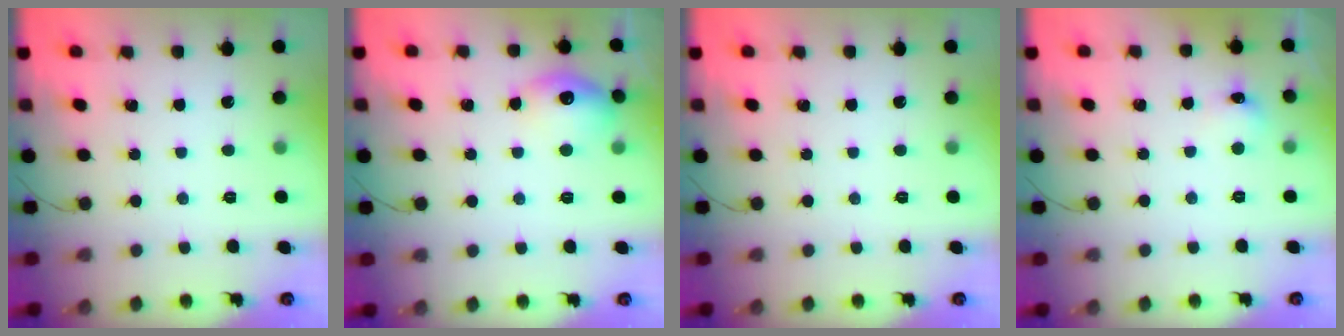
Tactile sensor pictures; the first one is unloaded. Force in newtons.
{"total": 11.8, "press": 11.8, "slide": 0.6}
{"total": 0.0}
{"total": 5.9, "press": 5.6, "slide": 1.7}